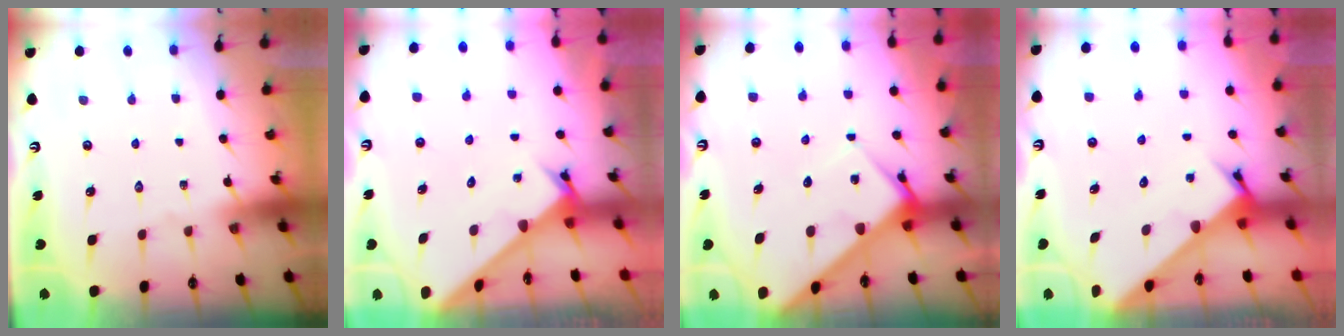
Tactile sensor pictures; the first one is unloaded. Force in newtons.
{"total": 2.8, "press": 2.7, "slide": 0.3}
{"total": 5.9, "press": 5.8, "slide": 0.6}
{"total": 3.3, "press": 3.3, "slide": 0.2}